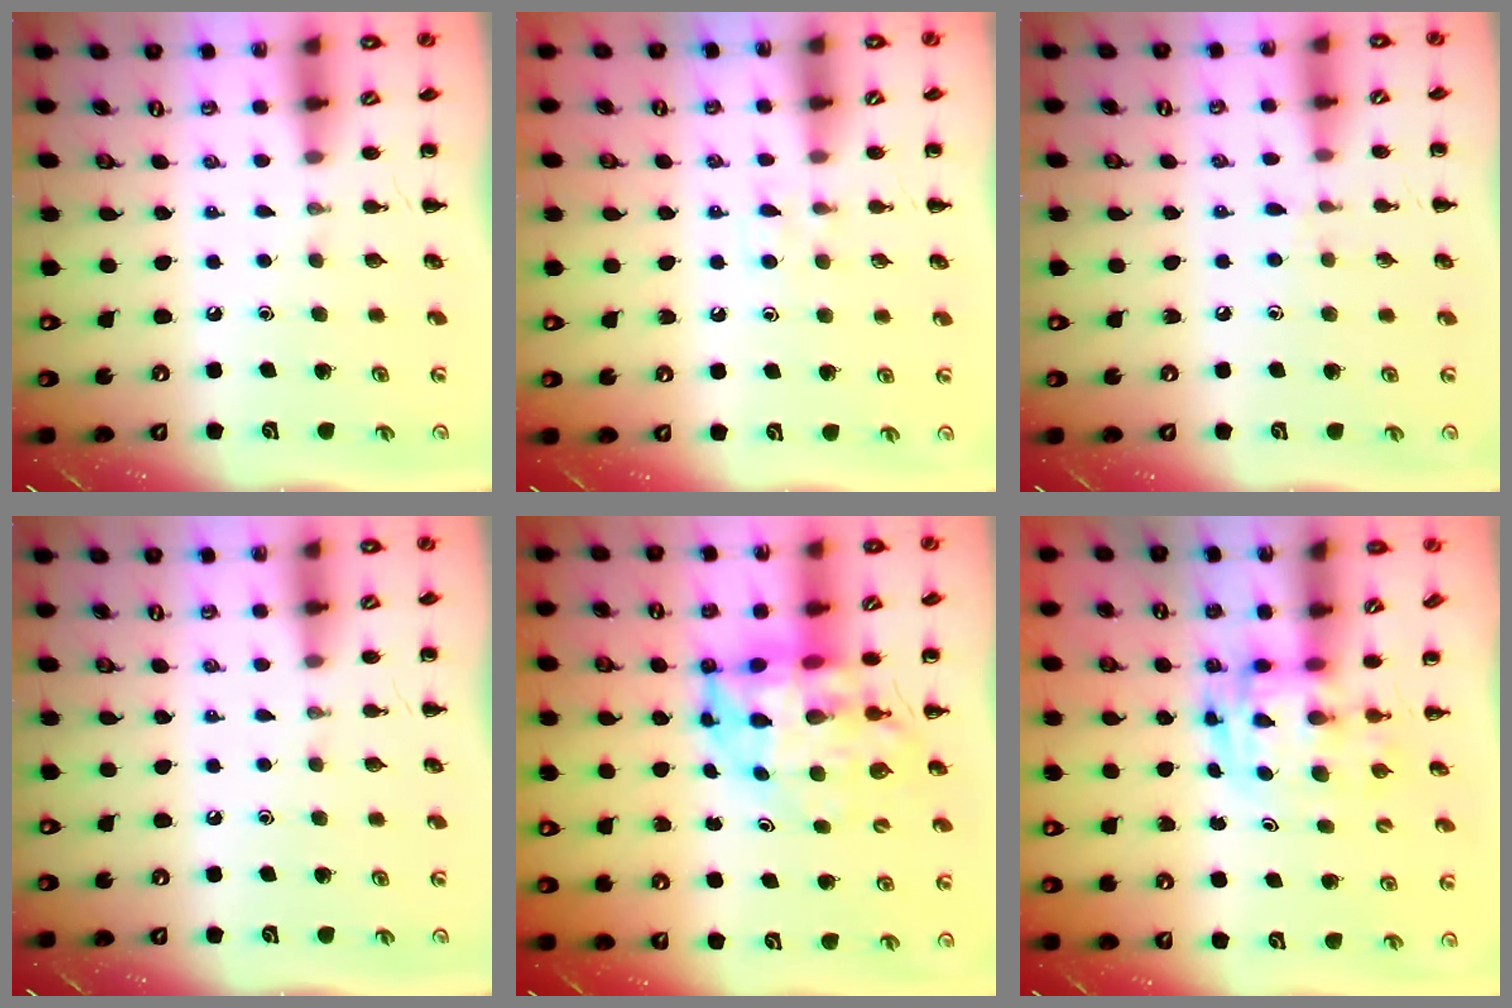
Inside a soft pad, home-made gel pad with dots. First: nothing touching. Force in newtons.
{"total": 4.4, "press": 4.1, "slide": 1.6}
{"total": 5.4, "press": 5.0, "slide": 2.2}
{"total": 0.0}
{"total": 7.8, "press": 7.5, "slide": 2.2}
{"total": 2.9, "press": 2.9, "slide": 0.5}